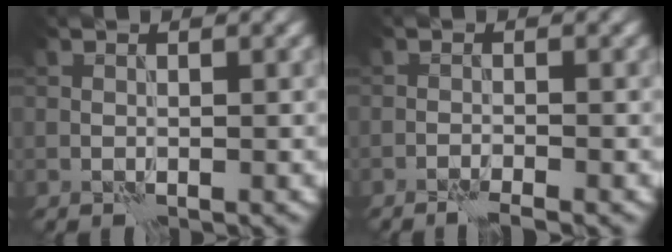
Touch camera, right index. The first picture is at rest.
{"total": 2.0, "force": [-1.6, 0.0, 1.3], "torque": [-0.030, 0.004, -0.033]}